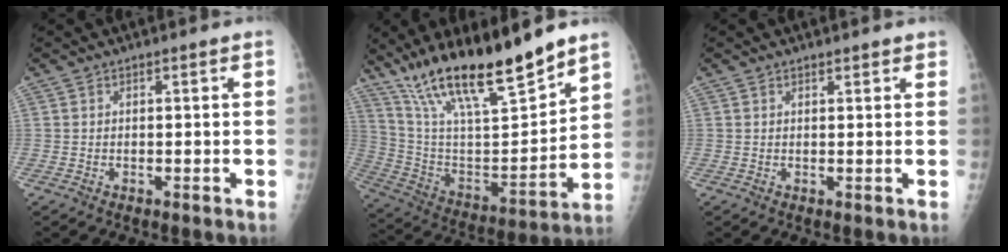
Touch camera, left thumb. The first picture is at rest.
{"total": 24.2, "force": [18.2, 4.9, 15.1], "torque": [-0.241, -0.074, 0.329]}
{"total": 1.4, "force": [1.2, 0.5, 0.5], "torque": [0.002, -0.003, 0.015]}